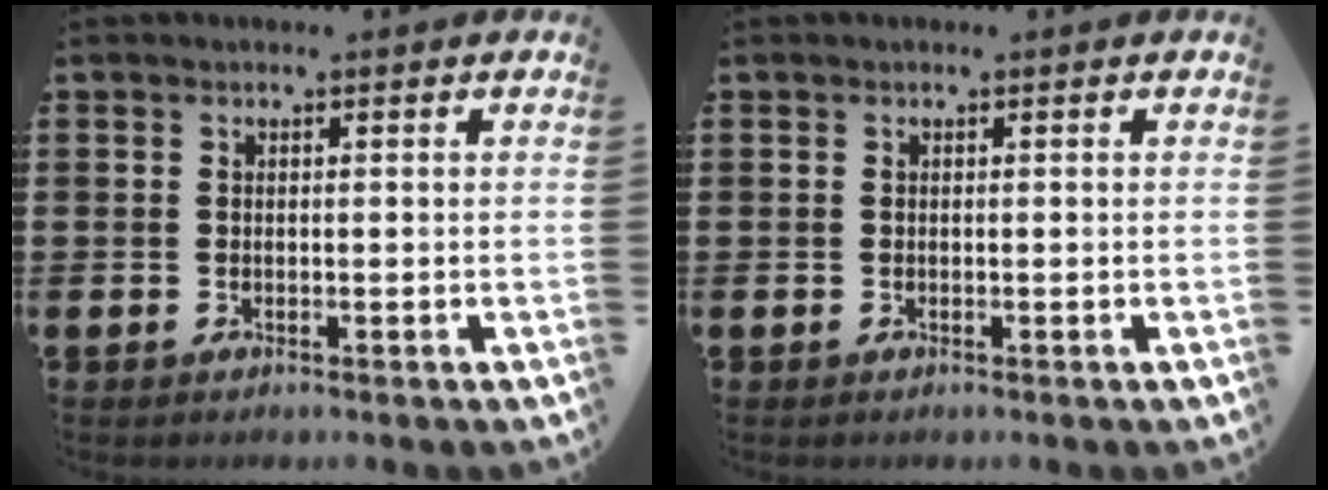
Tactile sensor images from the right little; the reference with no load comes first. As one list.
[{"total": 0.0}]